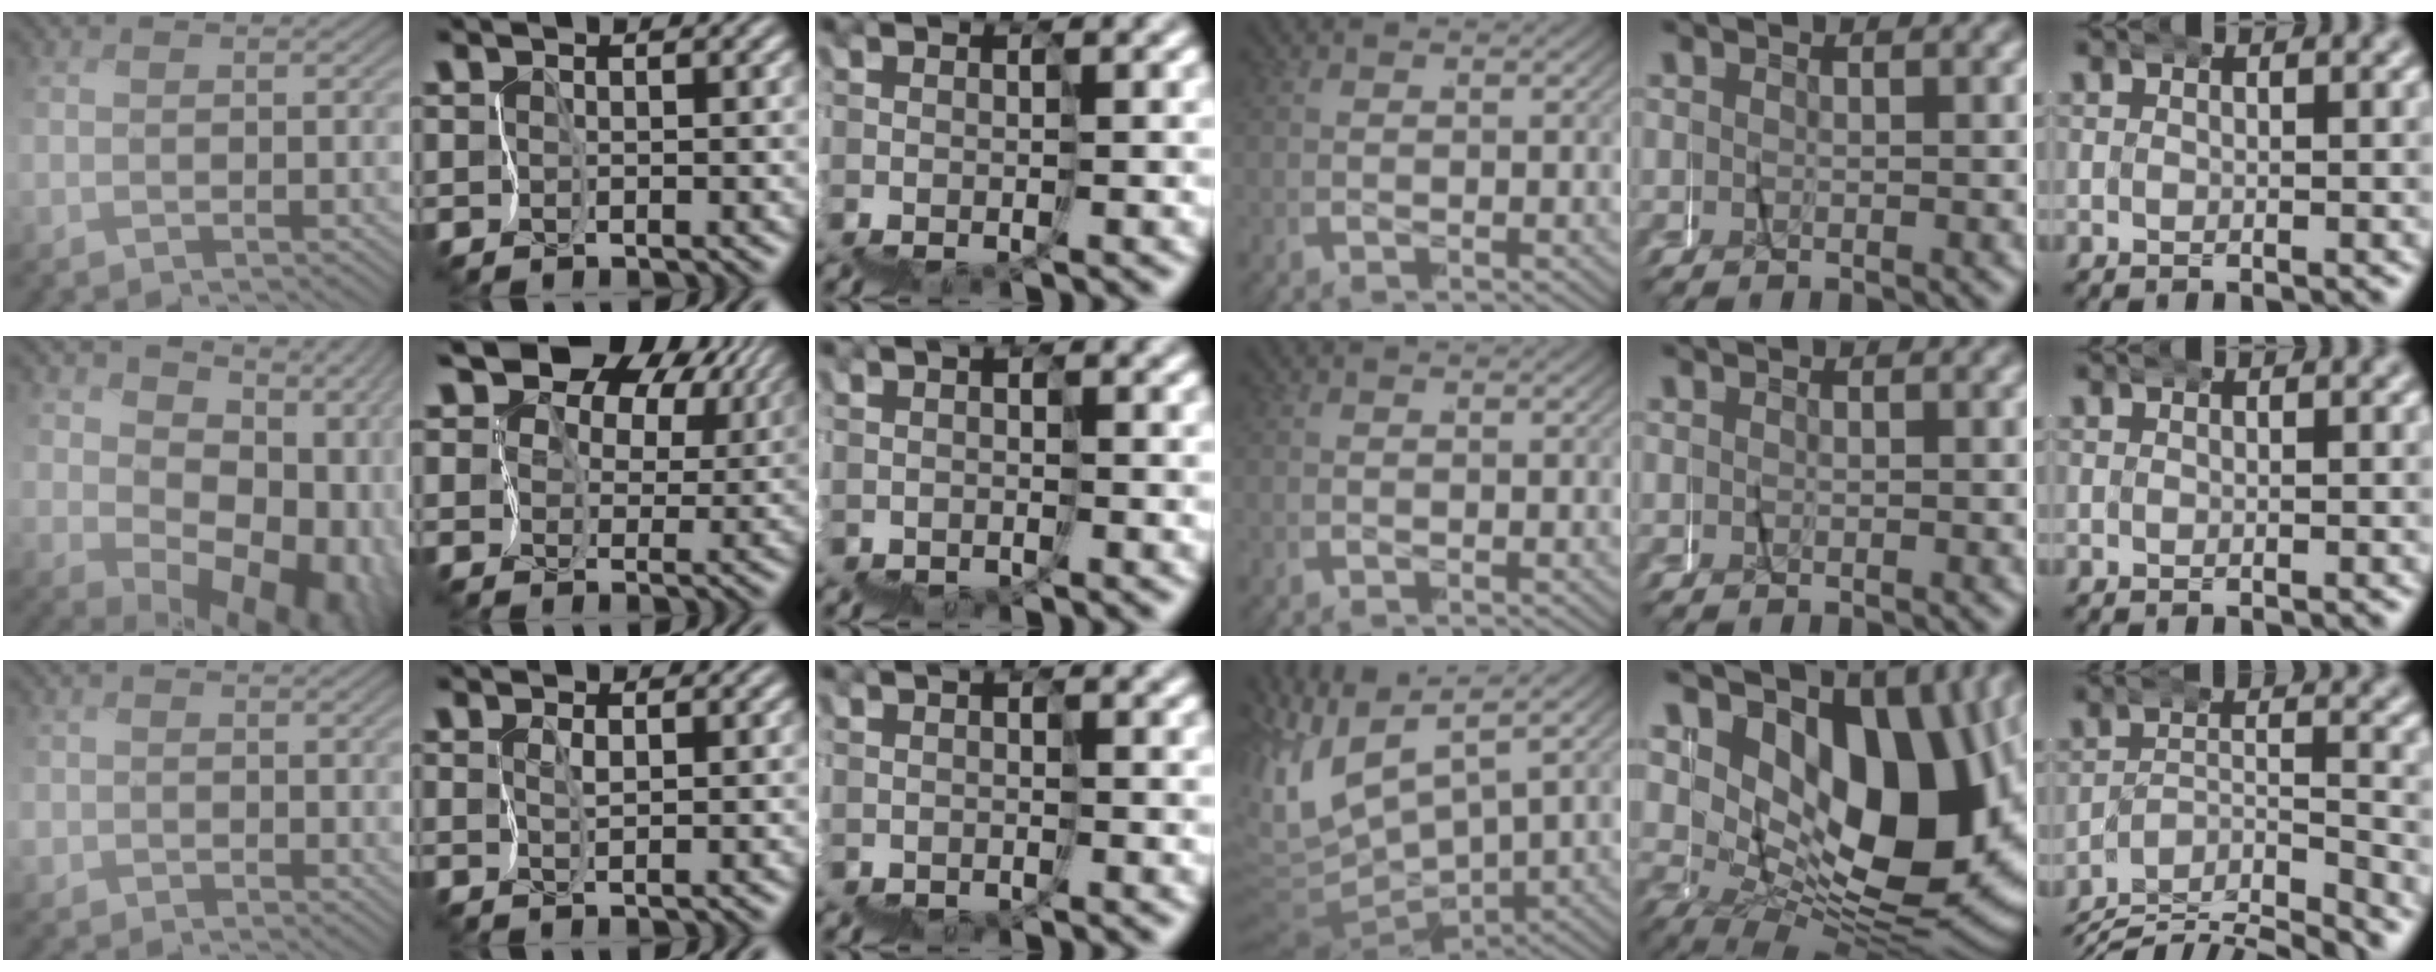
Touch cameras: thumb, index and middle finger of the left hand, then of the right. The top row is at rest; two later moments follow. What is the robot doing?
{"motion": "wrap", "object": "masking tape"}